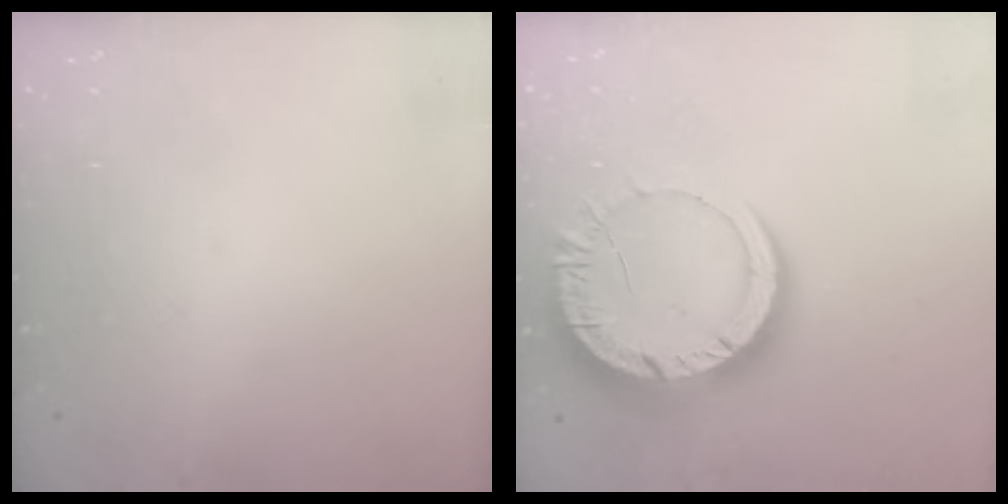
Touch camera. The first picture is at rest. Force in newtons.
{"total": 13.7, "press": 13.6, "slide": 1.4}